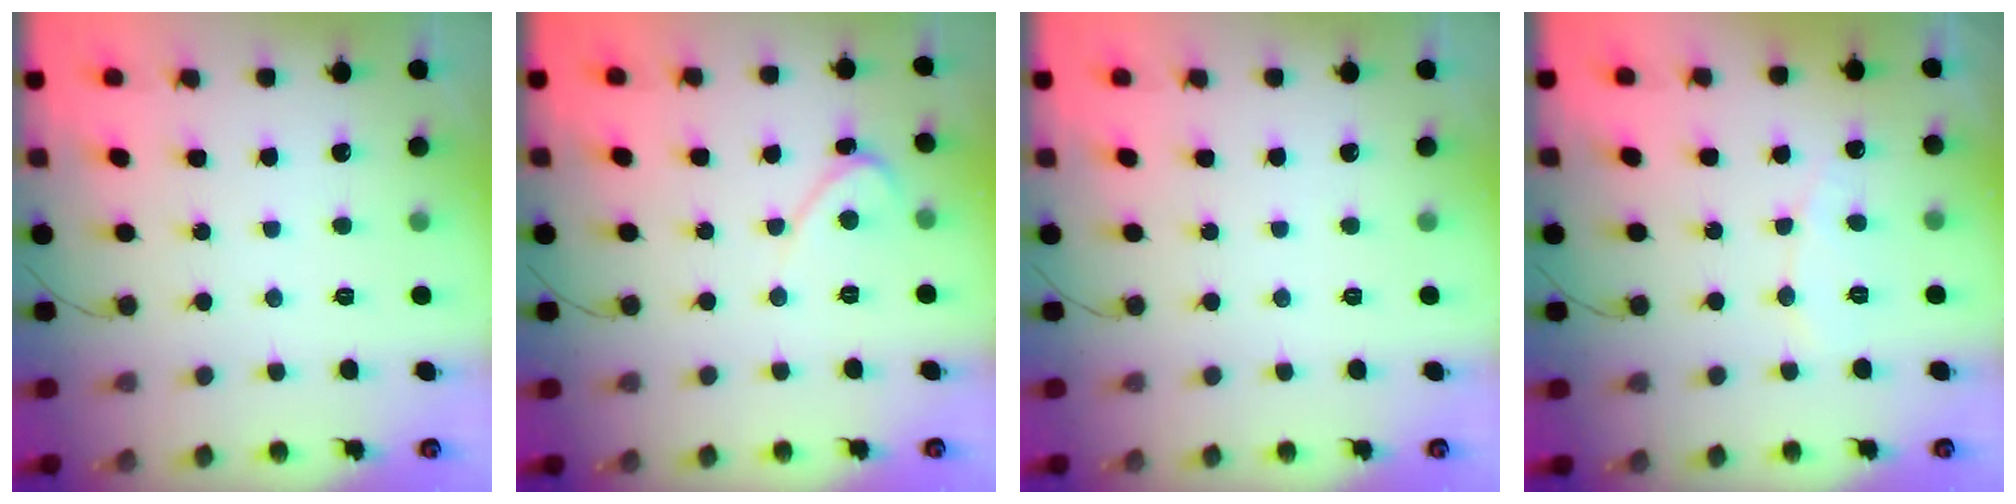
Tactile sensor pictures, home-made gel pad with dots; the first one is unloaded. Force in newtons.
{"total": 2.5, "press": 2.5, "slide": 0.2}
{"total": 0.0}
{"total": 4.9, "press": 4.9, "slide": 0.2}